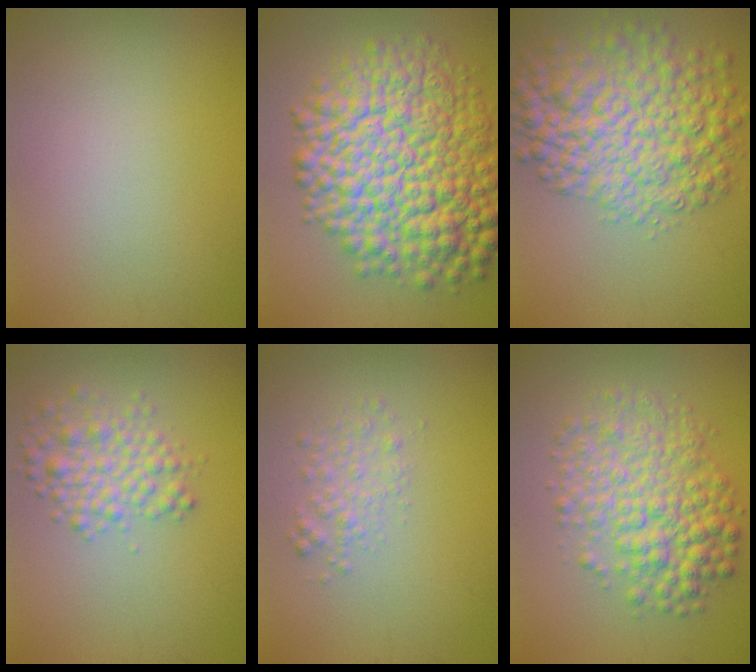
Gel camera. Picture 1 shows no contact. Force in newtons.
{"total": 13.2, "press": 13.2, "slide": 0.2}
{"total": 9.0, "press": 9.0, "slide": 0.2}
{"total": 3.5, "press": 3.5, "slide": 0.1}
{"total": 1.7, "press": 1.7, "slide": 0.1}
{"total": 6.5, "press": 6.5, "slide": 0.0}